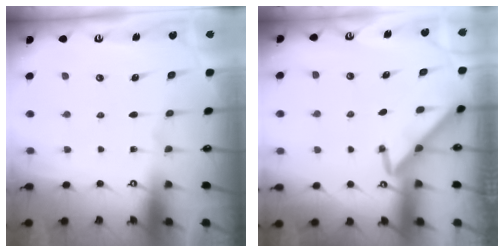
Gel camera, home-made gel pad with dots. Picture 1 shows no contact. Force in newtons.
{"total": 4.0, "press": 4.0, "slide": 0.5}